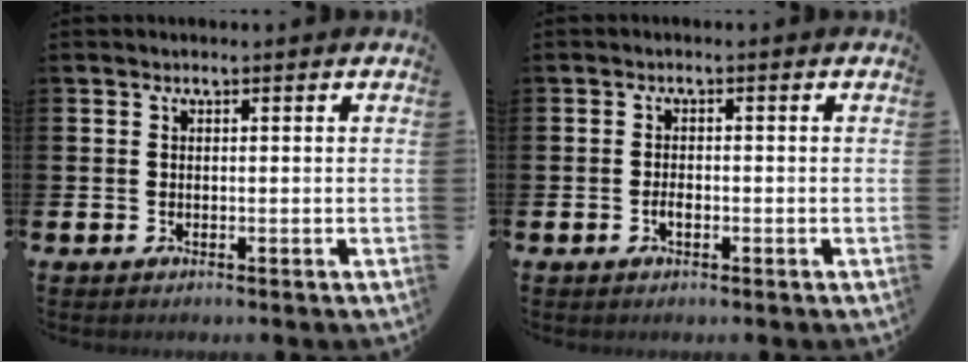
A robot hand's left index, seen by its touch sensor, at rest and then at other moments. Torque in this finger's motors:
{"motor_torque": [0.26, 0.00, 0.02, 0.01]}